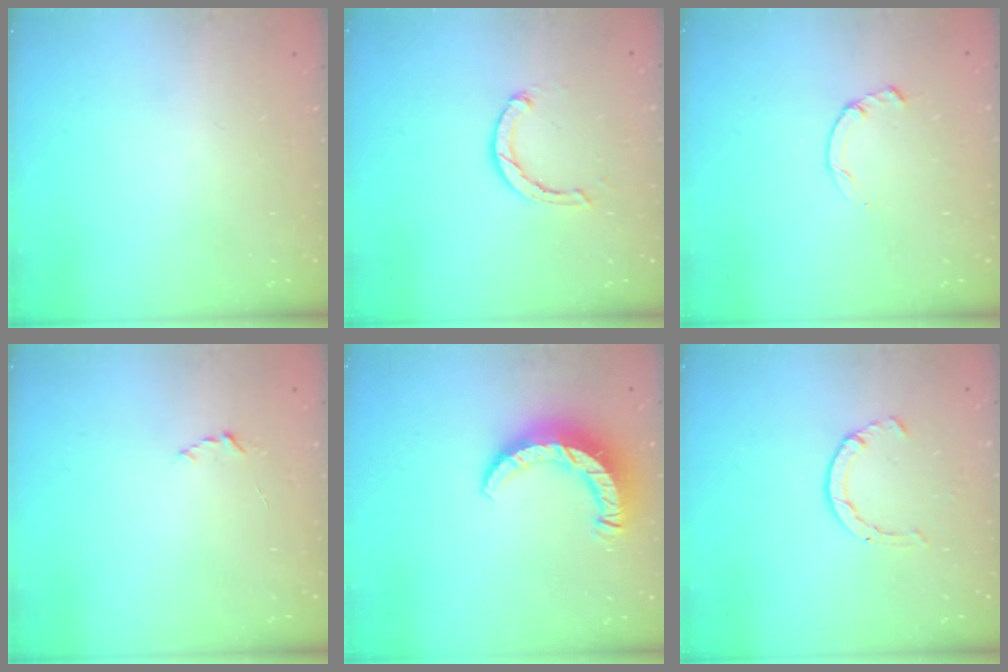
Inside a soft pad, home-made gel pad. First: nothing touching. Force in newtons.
{"total": 2.4, "press": 2.3, "slide": 0.4}
{"total": 0.5, "press": 0.4, "slide": 0.3}
{"total": 1.9, "press": 1.9, "slide": 0.2}
{"total": 9.9, "press": 9.8, "slide": 0.9}
{"total": 2.1, "press": 2.1, "slide": 0.5}